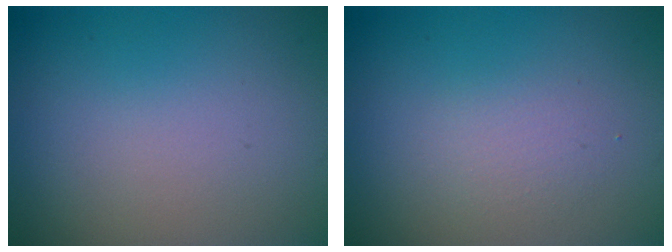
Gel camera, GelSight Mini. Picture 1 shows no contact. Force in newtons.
{"total": 1.5, "press": 1.5, "slide": 0.1}